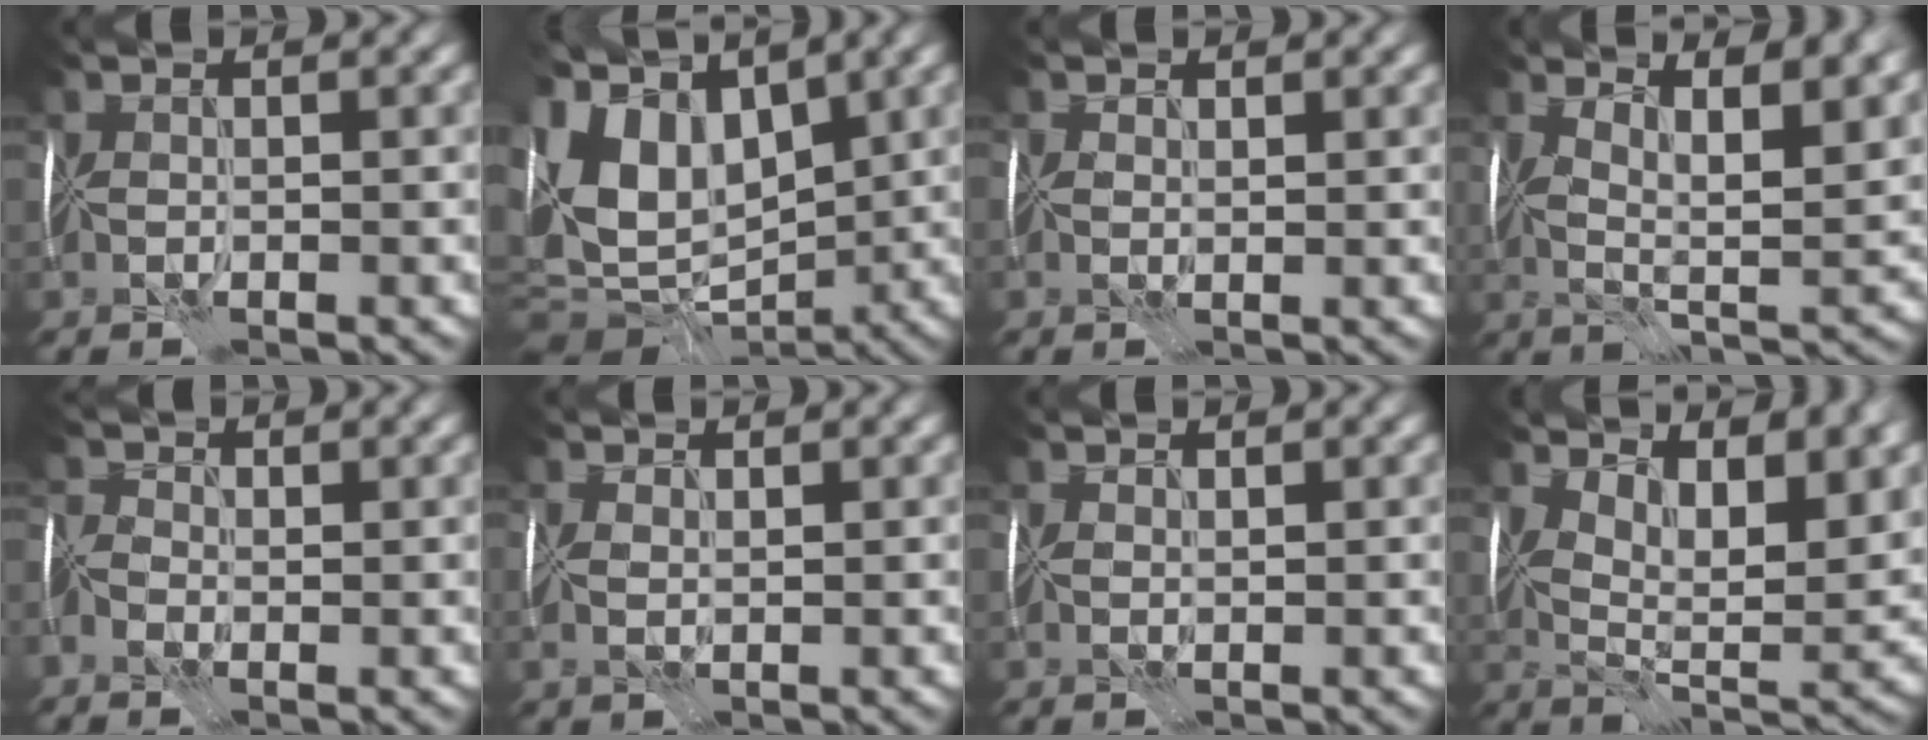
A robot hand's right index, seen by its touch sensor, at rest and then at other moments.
{"total": 11.3, "force": [2.6, 8.0, 7.6], "torque": [-0.147, -0.001, 0.070]}
{"total": 0.9, "force": [0.7, 0.5, 0.3], "torque": [-0.005, 0.005, 0.009]}
{"total": 8.4, "force": [4.5, 2.3, 6.7], "torque": [-0.086, 0.003, 0.067]}
{"total": 2.9, "force": [-0.9, 2.0, 1.8], "torque": [-0.039, 0.007, -0.025]}
{"total": 1.5, "force": [0.8, 0.9, 0.9], "torque": [-0.020, 0.007, 0.015]}
{"total": 0.9, "force": [0.9, 0.3, 0.0], "torque": [-0.002, 0.006, 0.015]}
{"total": 10.0, "force": [6.4, 3.7, 6.8], "torque": [-0.098, -0.003, 0.100]}